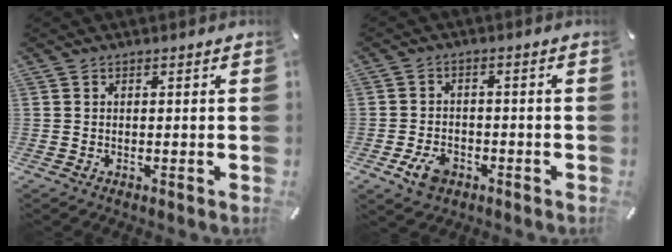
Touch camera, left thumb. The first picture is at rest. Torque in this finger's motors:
{"motor_torque": [-0.03, 0.15, 0.03, -0.01, 0.03]}